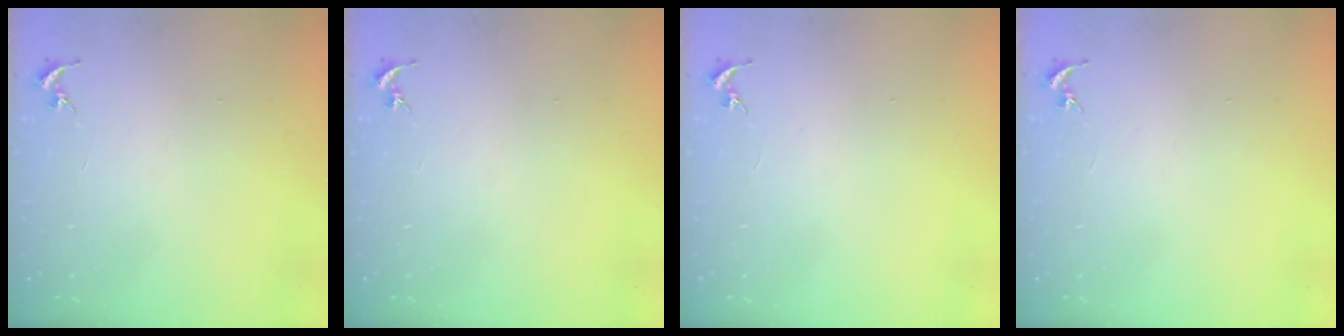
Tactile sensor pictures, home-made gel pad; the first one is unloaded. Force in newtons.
{"total": 0.0}
{"total": 0.0}
{"total": 0.0}